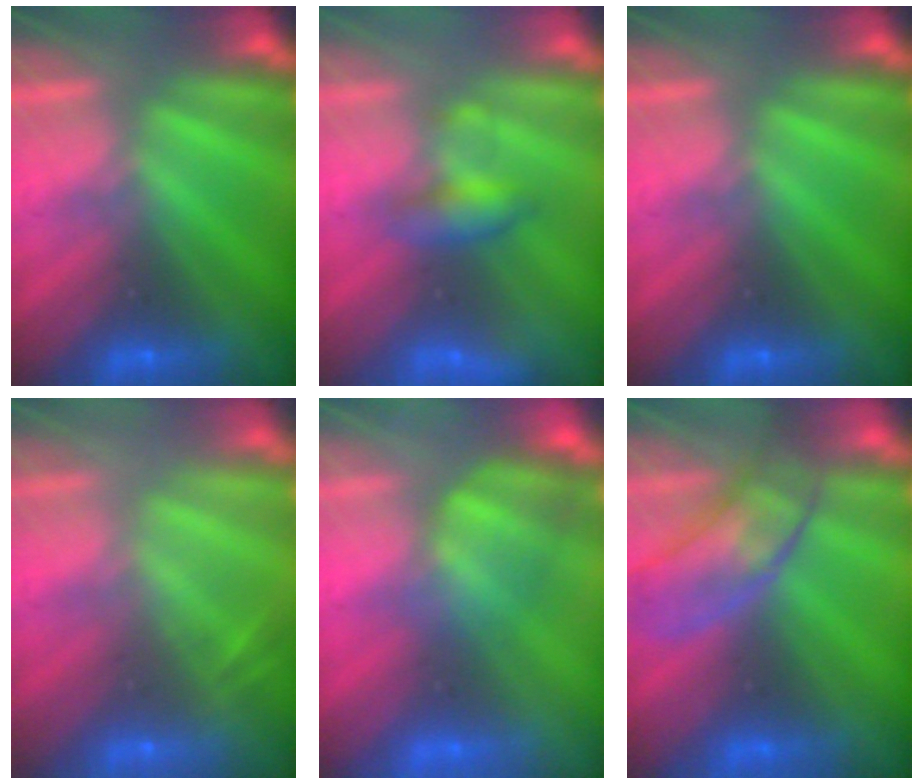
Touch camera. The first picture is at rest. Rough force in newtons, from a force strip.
{"total": 2.0}
{"total": 0.0}
{"total": 2.0}
{"total": 2.9}
{"total": 3.3}